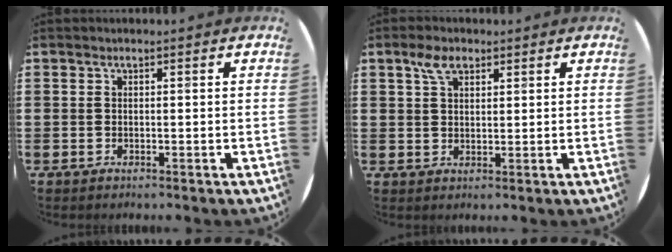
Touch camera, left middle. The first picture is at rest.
{"total": 3.6, "force": [2.4, 1.9, 2.0], "torque": [-0.037, 0.005, 0.041]}